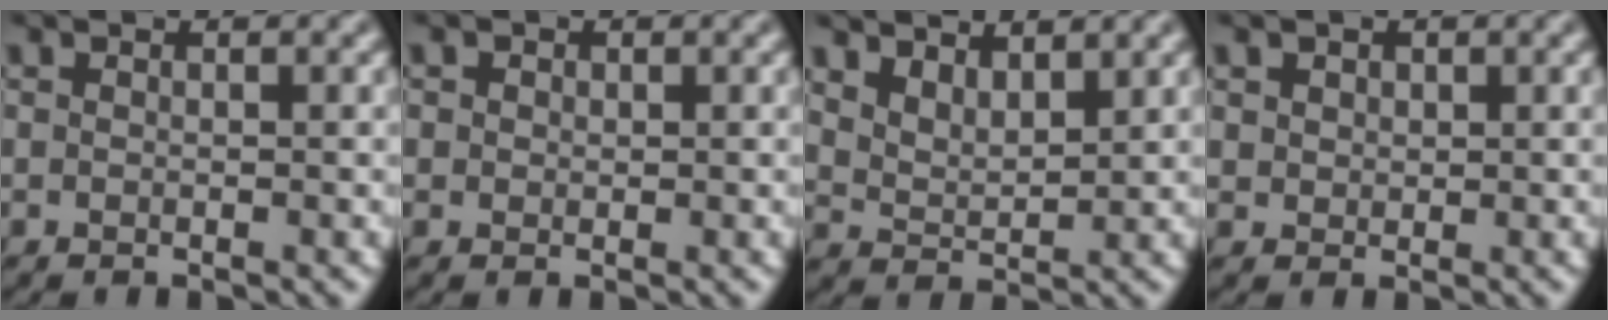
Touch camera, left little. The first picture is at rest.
{"total": 1.5, "force": [0.7, 1.2, 0.6], "torque": [-0.015, 0.005, 0.009]}
{"total": 3.9, "force": [3.1, 1.6, 1.7], "torque": [-0.047, 0.000, 0.059]}
{"total": 2.2, "force": [1.1, 1.7, 0.9], "torque": [-0.033, 0.006, 0.025]}